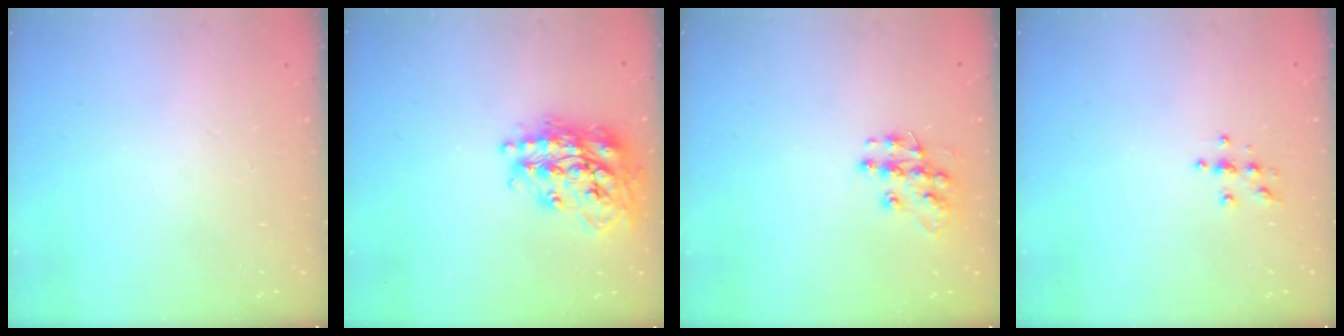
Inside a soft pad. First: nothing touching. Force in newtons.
{"total": 20.7, "press": 20.6, "slide": 1.6}
{"total": 10.0, "press": 10.0, "slide": 0.6}
{"total": 3.9, "press": 3.8, "slide": 0.4}